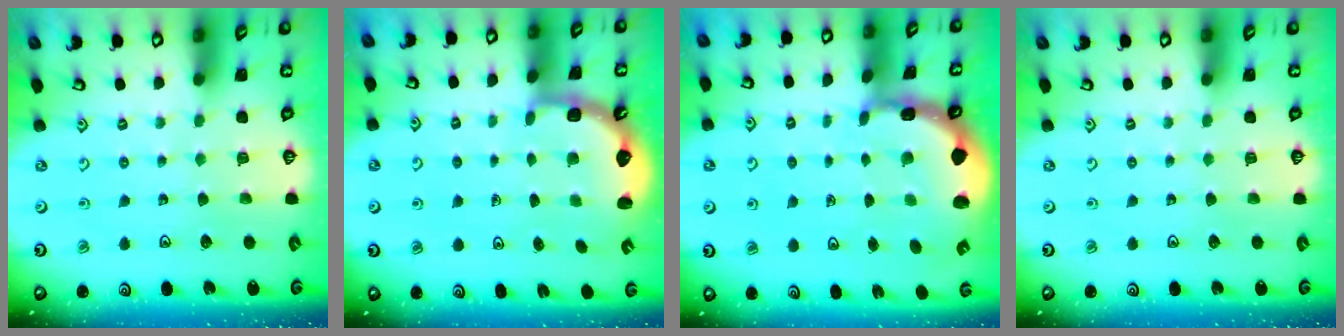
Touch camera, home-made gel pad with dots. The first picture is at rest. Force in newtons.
{"total": 2.6, "press": 2.3, "slide": 1.3}
{"total": 2.2, "press": 2.0, "slide": 1.0}
{"total": 0.0}